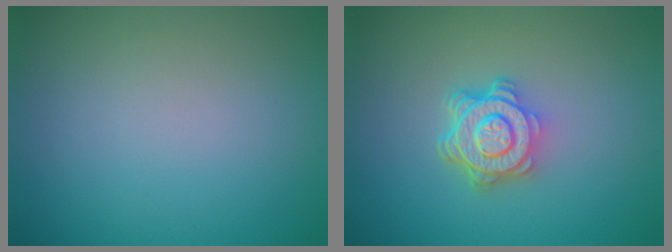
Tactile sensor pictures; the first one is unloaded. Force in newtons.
{"total": 4.9, "press": 3.7, "slide": 3.2}